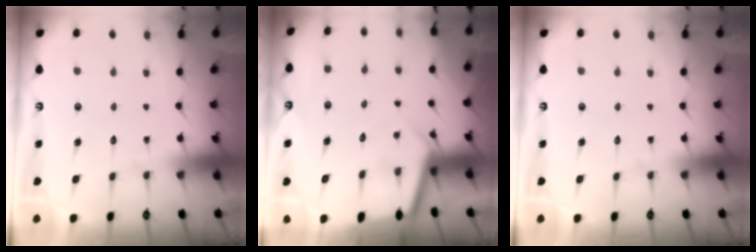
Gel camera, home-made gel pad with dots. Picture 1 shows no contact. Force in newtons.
{"total": 4.9, "press": 4.9, "slide": 0.6}
{"total": 0.0}